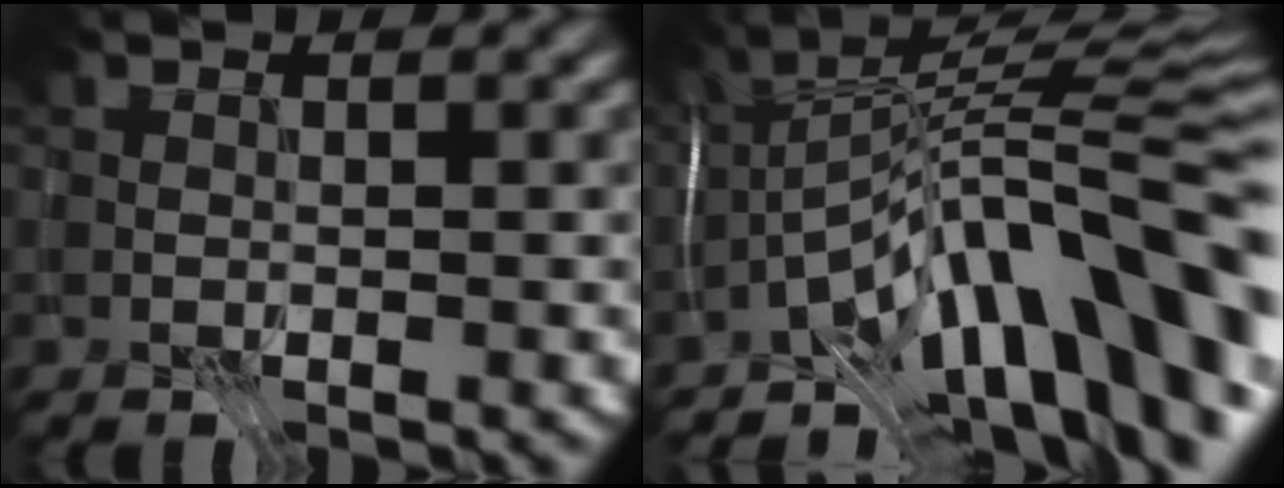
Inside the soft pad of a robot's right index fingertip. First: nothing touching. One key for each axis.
{"total": 15.2, "fx": -7.0, "fy": 4.0, "fz": 12.9, "tx": -0.183, "ty": 0.042, "tz": -0.124}